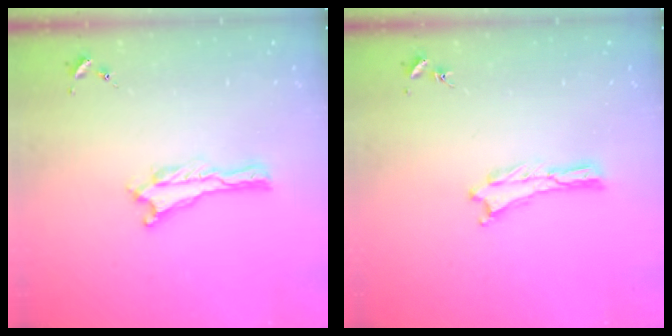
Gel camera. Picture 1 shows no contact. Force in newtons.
{"total": 0.0}